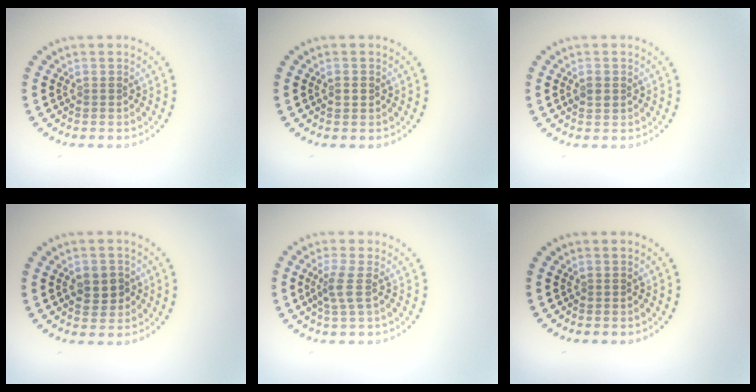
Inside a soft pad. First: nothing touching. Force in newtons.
{"total": 1.1, "press": 1.1, "slide": 0.1}
{"total": 1.0, "press": 1.0, "slide": 0.2}
{"total": 2.3, "press": 2.2, "slide": 0.7}
{"total": 2.0, "press": 1.5, "slide": 1.3}
{"total": 0.0}